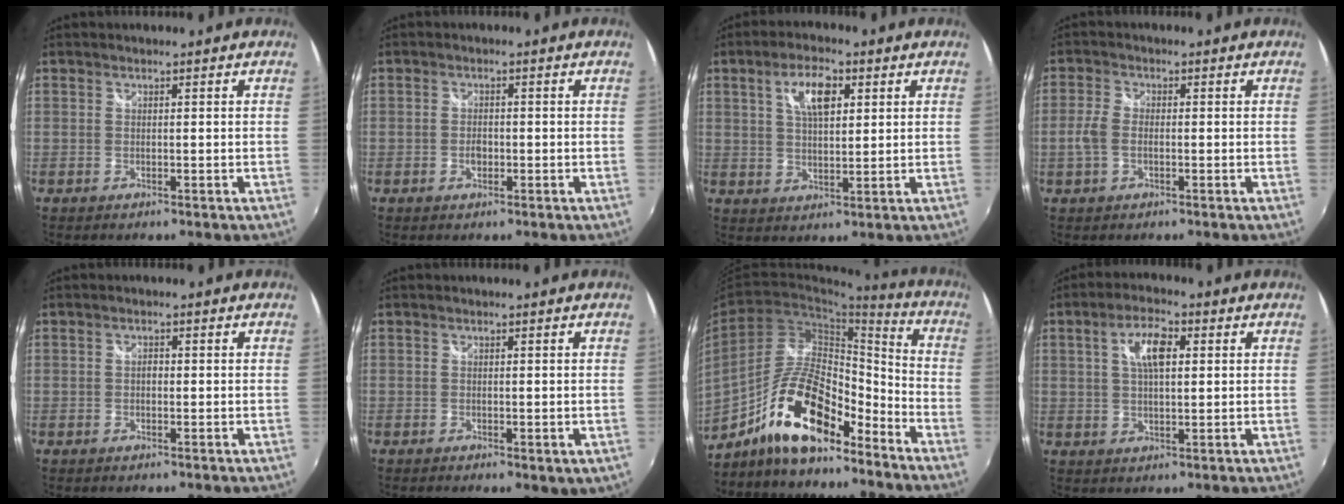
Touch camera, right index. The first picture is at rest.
{"total": 1.9, "force": [-0.7, 1.3, 1.2], "torque": [-0.022, 0.001, -0.013]}
{"total": 7.6, "force": [3.0, 3.2, 6.2], "torque": [-0.109, 0.013, 0.053]}
{"total": 3.9, "force": [-1.0, 2.2, 3.0], "torque": [-0.071, 0.002, -0.020]}
{"total": 0.9, "force": [-0.2, 0.7, 0.6], "torque": [-0.010, 0.003, -0.005]}
{"total": 2.9, "force": [-0.8, 1.1, 2.5], "torque": [-0.039, -0.014, -0.007]}
{"total": 16.5, "force": [-11.4, 5.5, 10.7], "torque": [-0.203, 0.012, -0.203]}
{"total": 6.9, "force": [2.0, 2.9, 6.0], "torque": [-0.107, 0.012, 0.035]}